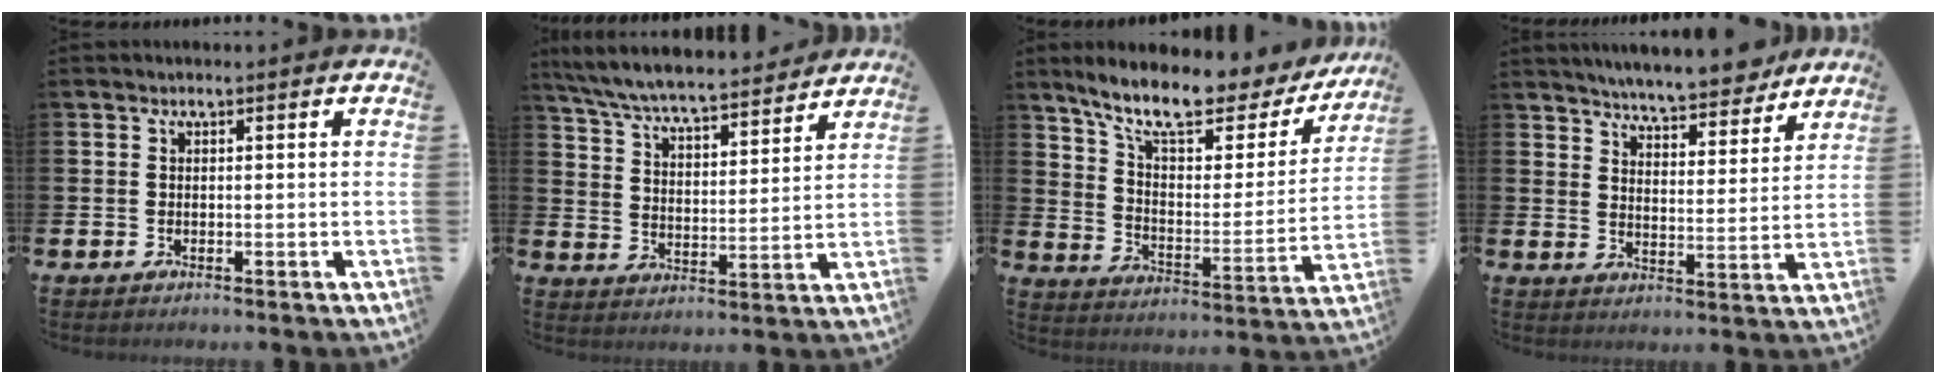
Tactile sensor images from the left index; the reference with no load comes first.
{"total": 7.5, "force": [7.1, 0.7, 2.3], "torque": [-0.074, -0.050, 0.123]}
{"total": 11.5, "force": [9.6, 3.1, 5.6], "torque": [-0.131, -0.059, 0.161]}
{"total": 6.8, "force": [6.6, 0.7, 1.4], "torque": [-0.038, -0.046, 0.114]}